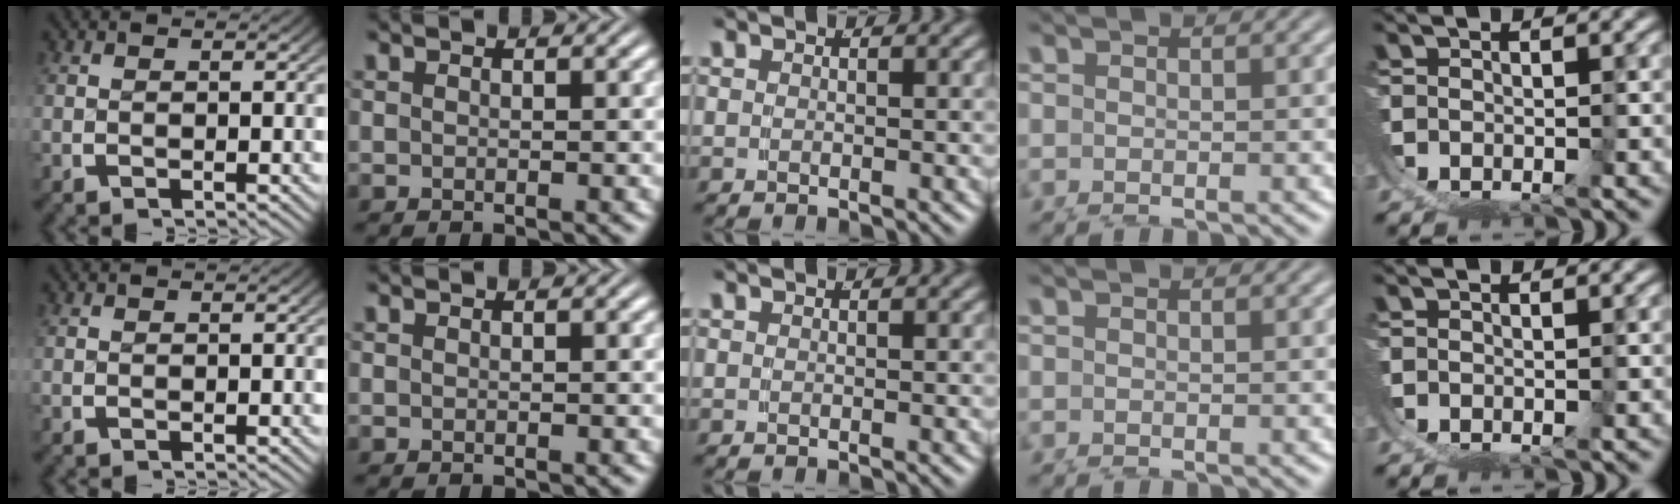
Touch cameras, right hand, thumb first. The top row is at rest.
{}